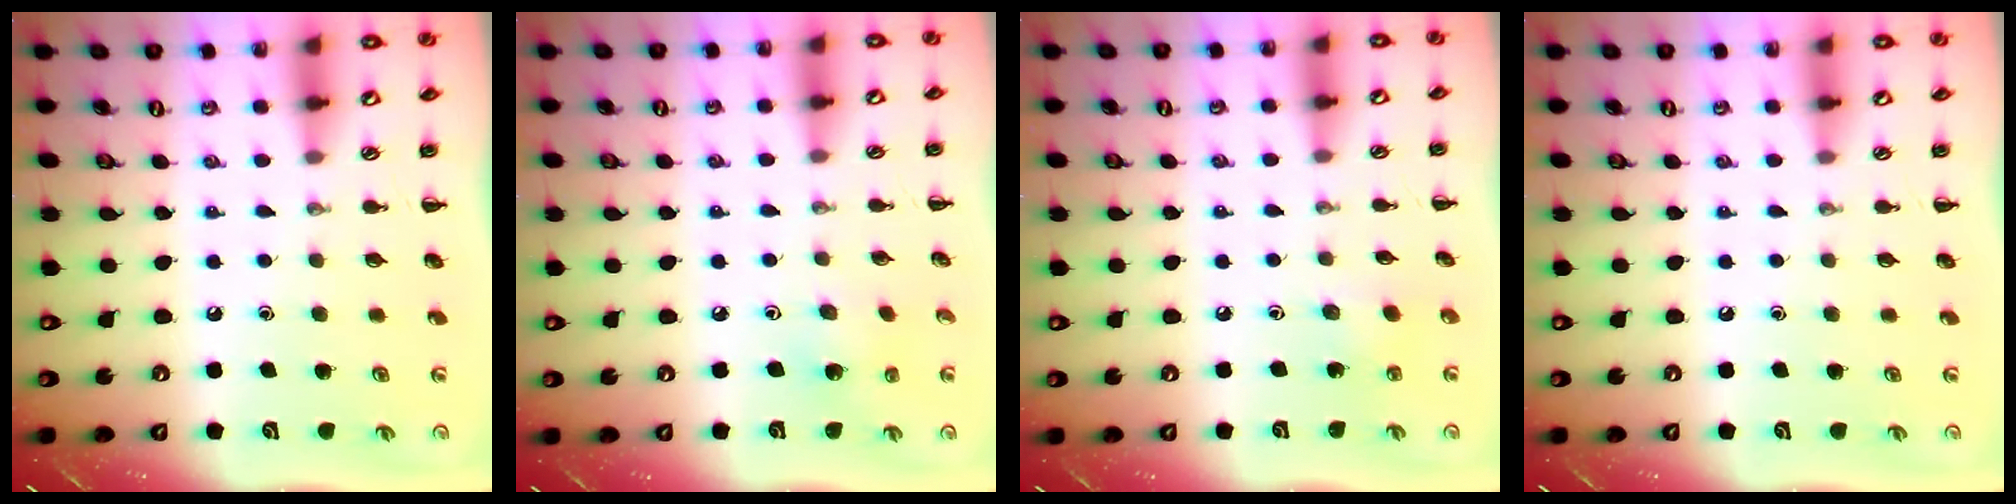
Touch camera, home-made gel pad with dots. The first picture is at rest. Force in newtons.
{"total": 2.0, "press": 1.9, "slide": 0.6}
{"total": 2.4, "press": 2.3, "slide": 0.6}
{"total": 0.0}